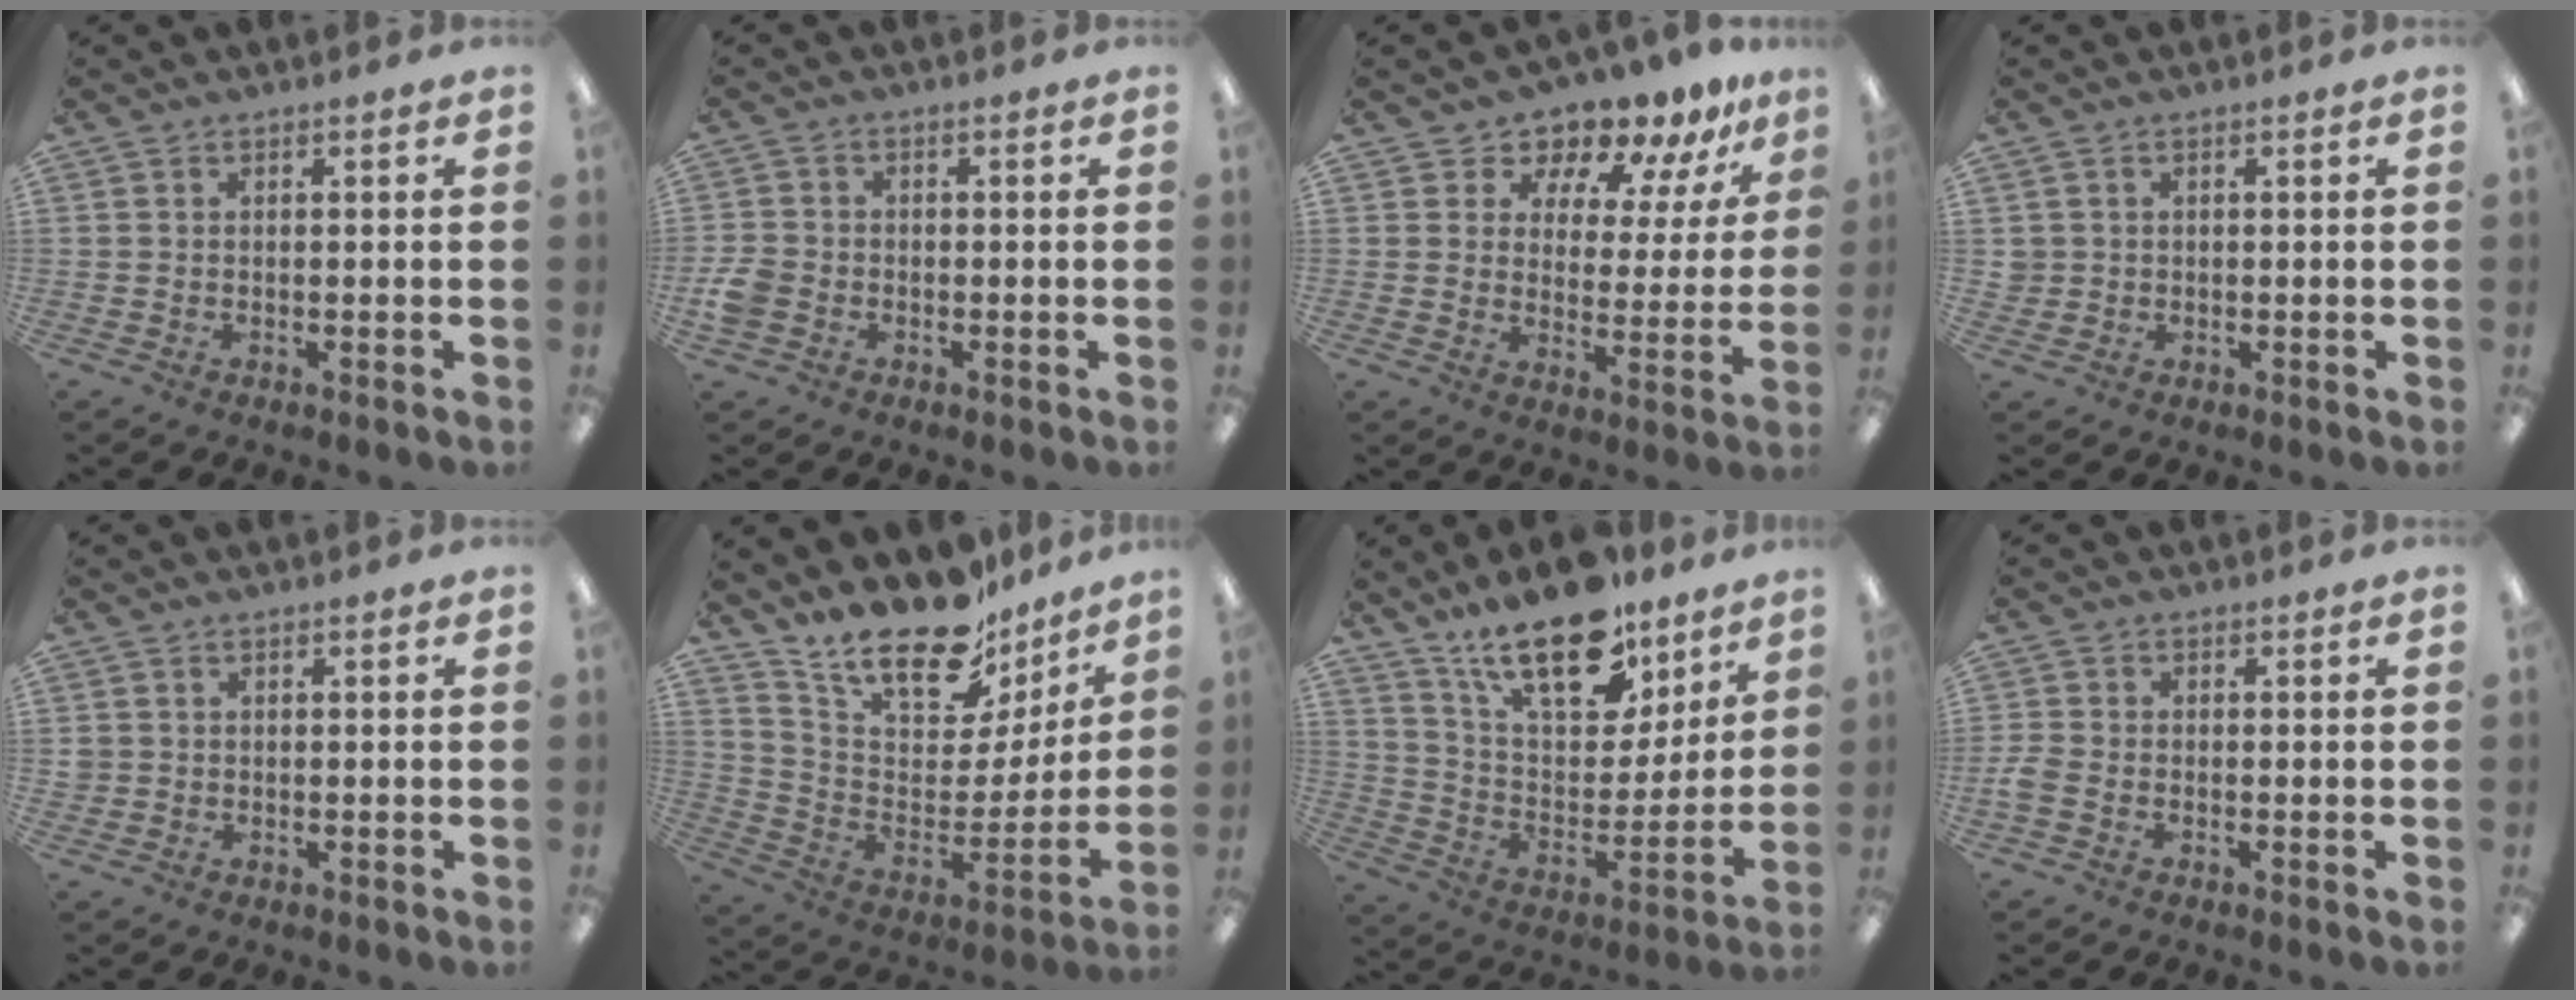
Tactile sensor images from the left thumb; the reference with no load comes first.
{"total": 4.8, "force": [-1.8, 3.8, 2.4], "torque": [-0.048, 0.010, -0.032]}
{"total": 10.4, "force": [9.5, 3.8, 2.1], "torque": [-0.042, -0.084, 0.173]}
{"total": 1.9, "force": [0.2, 1.9, 0.2], "torque": [-0.006, 0.002, 0.003]}
{"total": 1.4, "force": [0.0, 1.4, 0.2], "torque": [-0.004, 0.004, -0.002]}
{"total": 22.0, "force": [17.7, 8.8, 9.7], "torque": [-0.162, -0.129, 0.312]}
{"total": 21.9, "force": [15.4, 9.8, 12.1], "torque": [-0.201, -0.099, 0.272]}
{"total": 2.8, "force": [-1.1, 1.9, 1.7], "torque": [-0.040, 0.002, -0.022]}